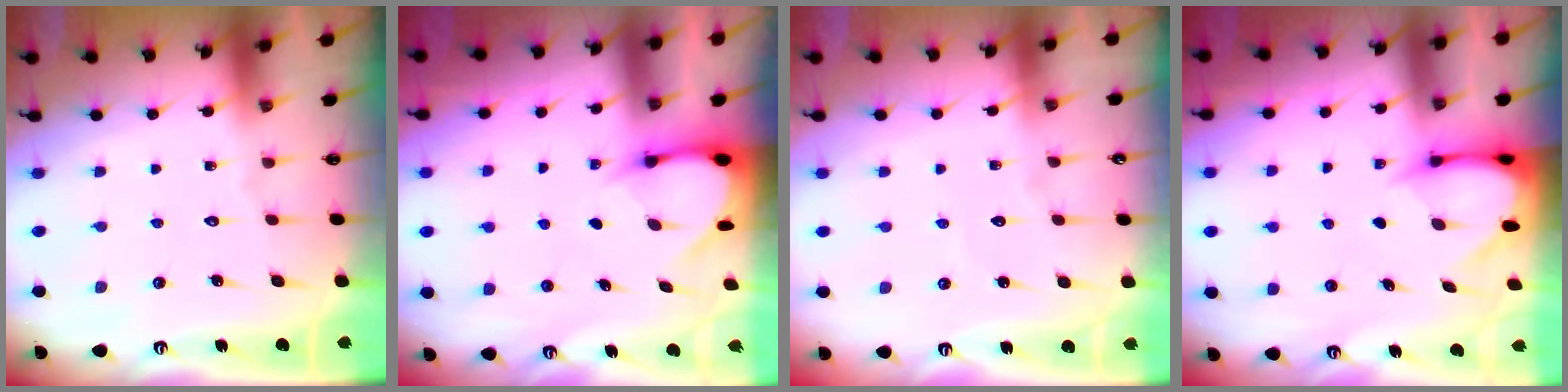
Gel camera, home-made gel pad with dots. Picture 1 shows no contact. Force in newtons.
{"total": 3.6, "press": 3.6, "slide": 0.2}
{"total": 2.9, "press": 2.9, "slide": 0.2}
{"total": 3.5, "press": 3.5, "slide": 0.3}